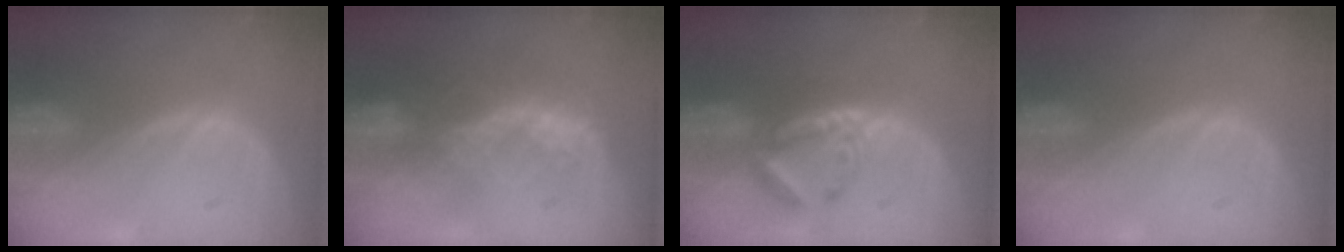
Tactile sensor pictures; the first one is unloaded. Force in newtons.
{"total": 6.3, "press": 6.2, "slide": 1.2}
{"total": 5.8, "press": 5.0, "slide": 2.8}
{"total": 0.0}